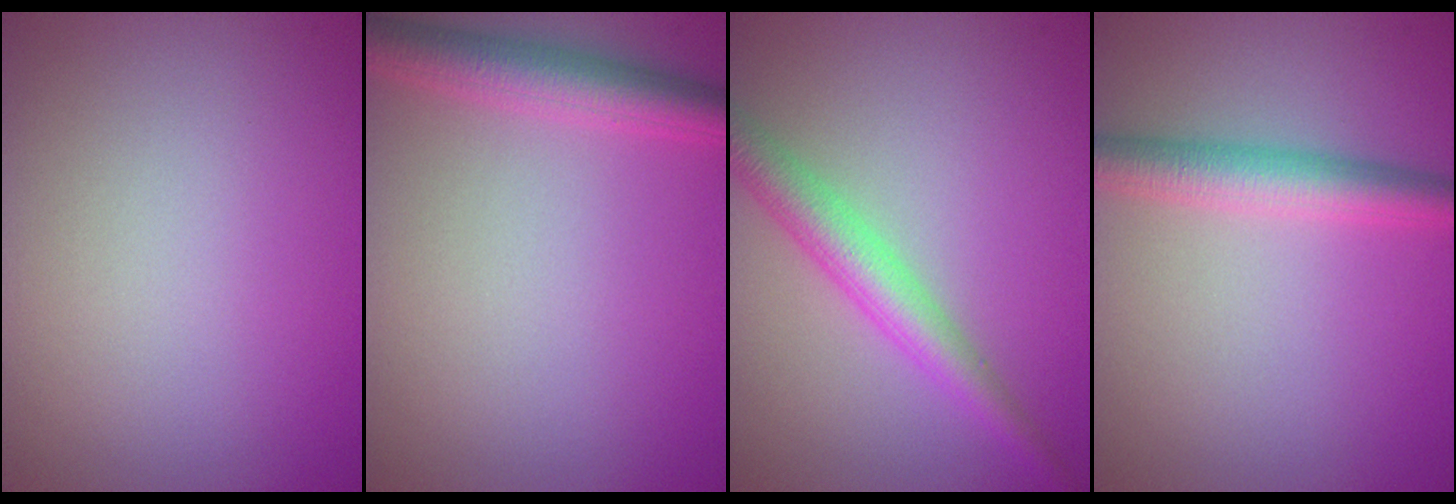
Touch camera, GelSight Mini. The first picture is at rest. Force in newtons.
{"total": 3.8, "press": 3.8, "slide": 0.1}
{"total": 4.0, "press": 4.0, "slide": 0.0}
{"total": 3.7, "press": 3.7, "slide": 0.1}